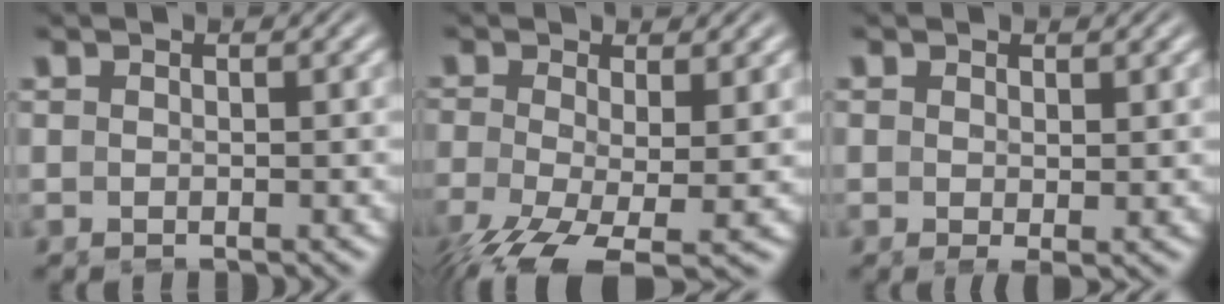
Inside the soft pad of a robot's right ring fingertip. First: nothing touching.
{"total": 6.9, "force": [-4.6, 2.4, 4.5], "torque": [-0.102, -0.058, -0.050]}
{"total": 1.0, "force": [-0.2, -0.1, 0.9], "torque": [-0.007, -0.010, 0.003]}